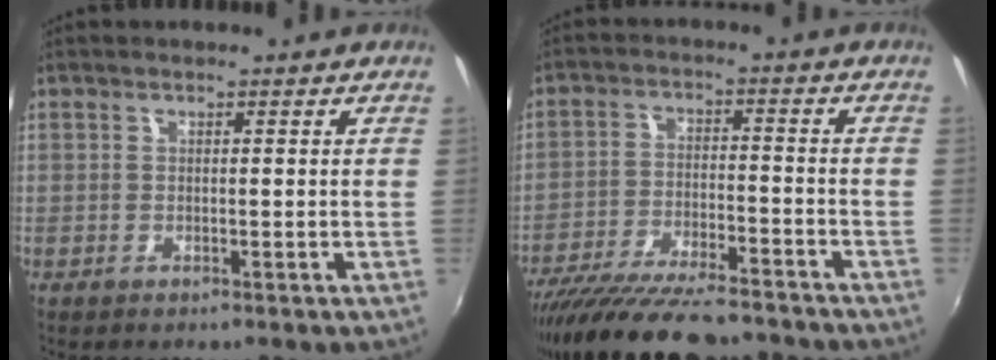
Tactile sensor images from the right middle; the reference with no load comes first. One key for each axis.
{"total": 18.2, "fx": -15.7, "fy": 3.6, "fz": 8.6, "tx": -0.174, "ty": -0.038, "tz": -0.248}